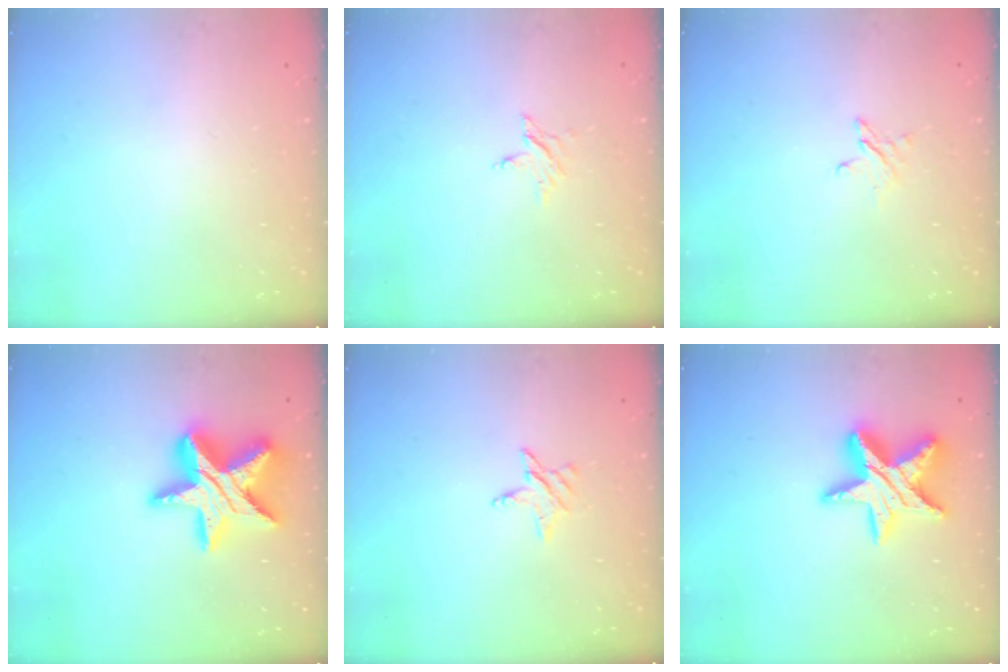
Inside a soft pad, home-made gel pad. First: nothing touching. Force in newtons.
{"total": 2.7, "press": 2.7, "slide": 0.3}
{"total": 2.7, "press": 2.7, "slide": 0.3}
{"total": 24.8, "press": 24.7, "slide": 2.2}
{"total": 2.7, "press": 2.7, "slide": 0.2}
{"total": 16.3, "press": 16.3, "slide": 0.9}